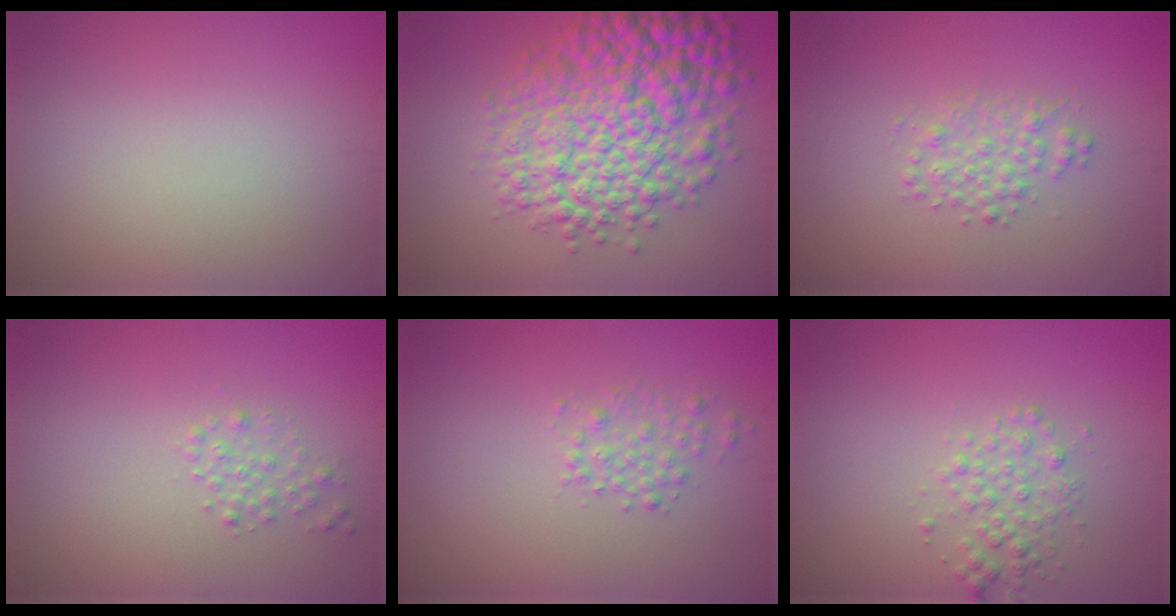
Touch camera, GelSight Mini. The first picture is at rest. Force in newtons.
{"total": 10.1, "press": 10.1, "slide": 0.1}
{"total": 2.0, "press": 2.0, "slide": 0.0}
{"total": 1.2, "press": 1.2, "slide": 0.0}
{"total": 1.6, "press": 1.6, "slide": 0.0}
{"total": 2.2, "press": 2.2, "slide": 0.0}